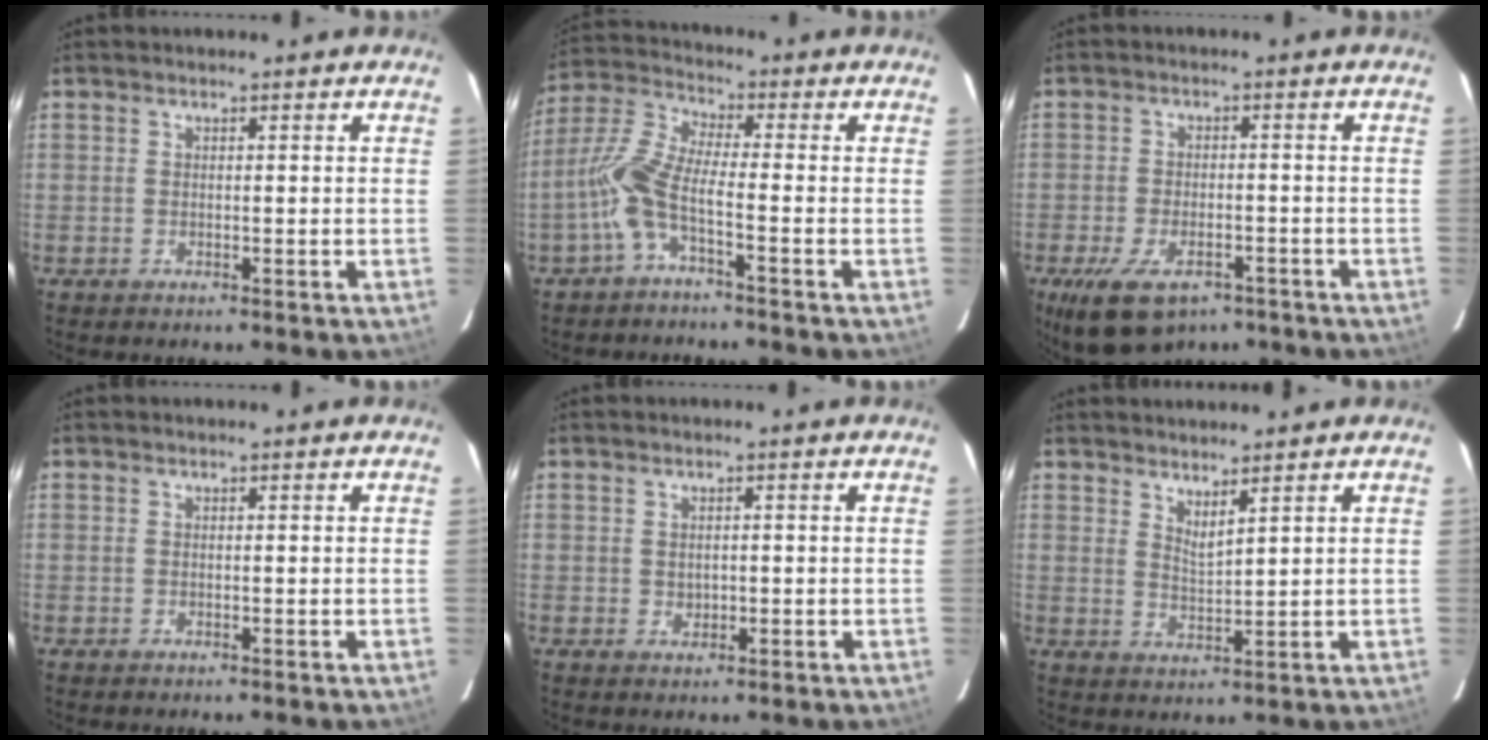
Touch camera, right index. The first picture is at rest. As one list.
[{"total": 7.6, "force": [-3.1, 1.0, 6.9], "torque": [-0.166, 0.011, -0.067]}, {"total": 11.3, "force": [-7.2, 5.6, 6.7], "torque": [-0.144, -0.025, -0.115]}, {"total": 0.0}, {"total": 1.6, "force": [0.0, 1.3, 0.8], "torque": [-0.011, 0.002, 0.003]}, {"total": 3.3, "force": [2.7, 0.2, 1.8], "torque": [-0.030, -0.006, 0.044]}]